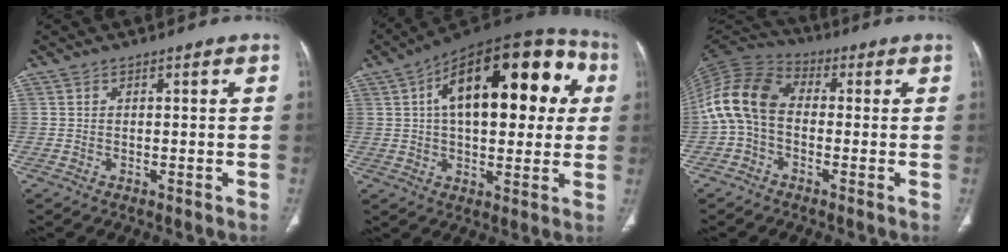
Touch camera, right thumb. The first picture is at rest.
{"total": 26.0, "force": [6.1, 12.9, 21.7], "torque": [-0.295, 0.035, 0.086]}
{"total": 12.1, "force": [-0.8, 8.4, 8.7], "torque": [-0.175, 0.032, -0.029]}